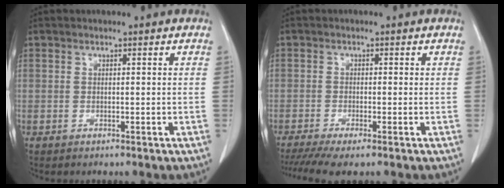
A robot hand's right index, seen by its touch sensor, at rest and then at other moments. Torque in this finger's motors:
{"motor_torque": [0.54, -0.53, 0.17, 0.07]}